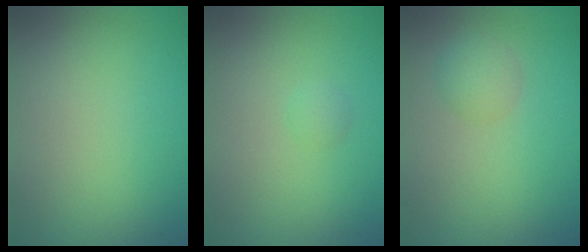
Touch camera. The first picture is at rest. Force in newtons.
{"total": 0.6, "press": 0.6, "slide": 0.1}
{"total": 1.6, "press": 1.6, "slide": 0.1}